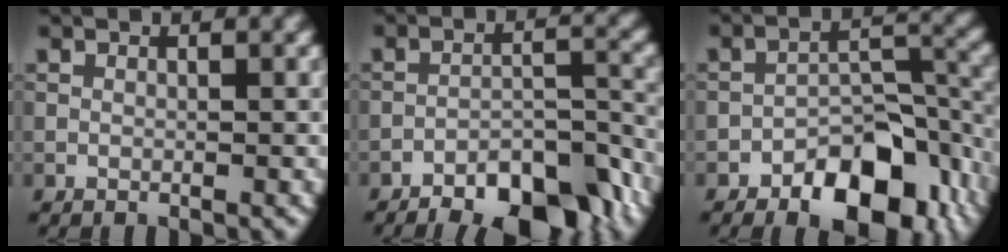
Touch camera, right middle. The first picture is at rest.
{"total": 10.0, "force": [-7.7, 3.4, 5.4], "torque": [-0.064, 0.001, -0.110]}
{"total": 9.8, "force": [-5.7, 4.9, 6.2], "torque": [-0.077, -0.003, -0.091]}